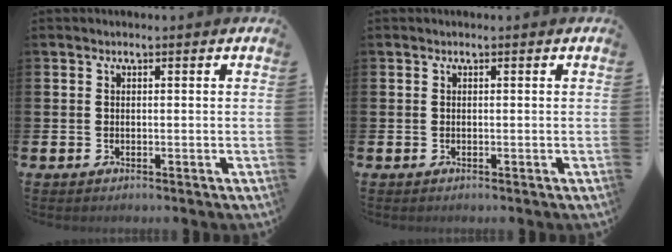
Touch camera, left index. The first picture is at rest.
{"total": 0.0}